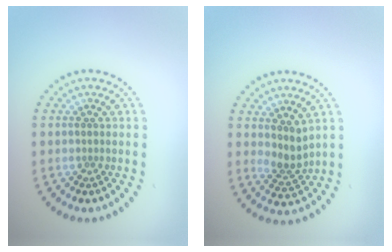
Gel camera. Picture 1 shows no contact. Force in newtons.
{"total": 2.5, "press": 1.9, "slide": 1.6}